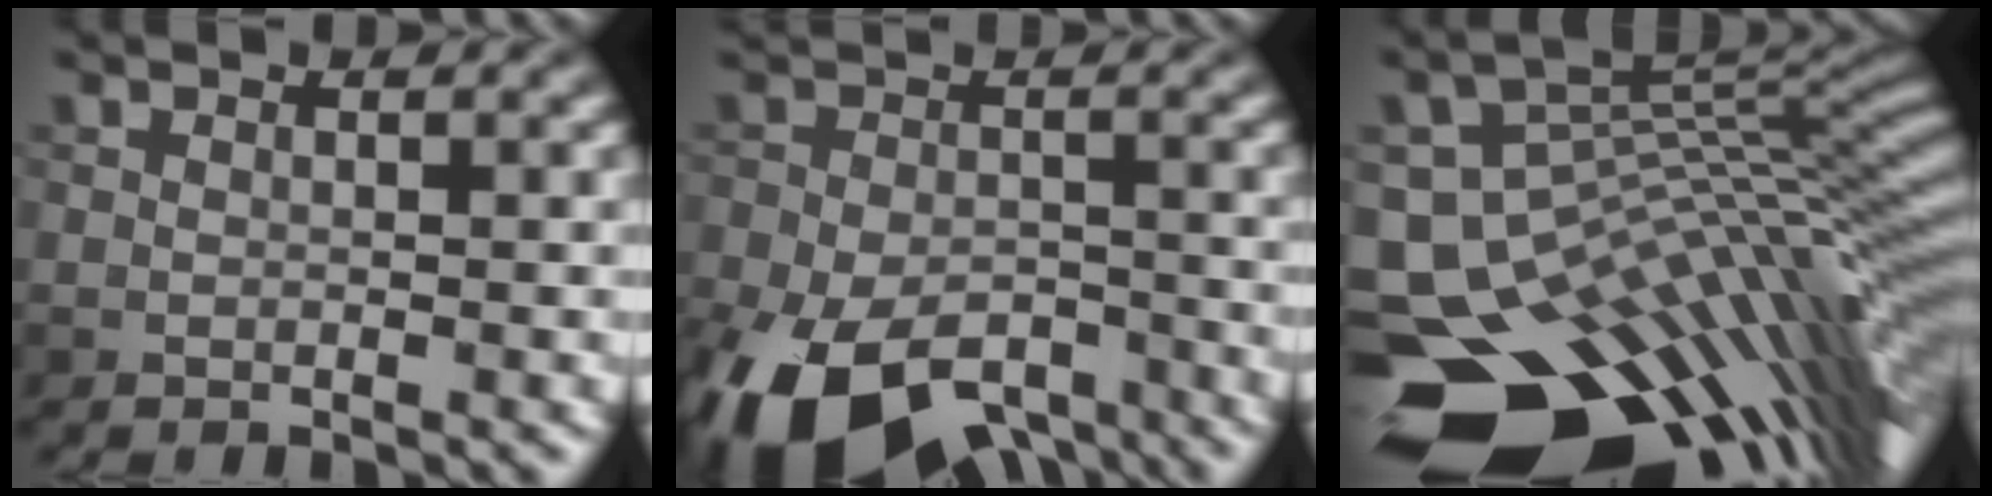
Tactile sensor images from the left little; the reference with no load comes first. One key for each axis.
{"total": 13.1, "fx": -8.3, "fy": 6.8, "fz": 7.6, "tx": -0.165, "ty": -0.051, "tz": -0.128}
{"total": 17.4, "fx": -10.0, "fy": 8.7, "fz": 11.2, "tx": -0.169, "ty": 0.002, "tz": -0.135}